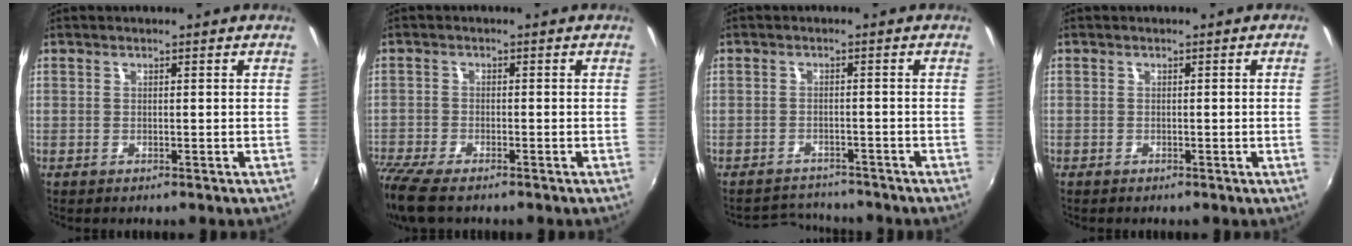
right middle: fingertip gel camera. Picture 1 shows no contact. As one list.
[{"total": 8.7, "force": [-6.8, 2.1, 5.0], "torque": [-0.130, -0.040, -0.130]}, {"total": 4.5, "force": [-4.4, 1.1, -0.2], "torque": [-0.009, 0.012, -0.071]}, {"total": 1.5, "force": [0.0, -0.9, 1.1], "torque": [-0.008, -0.012, 0.001]}]